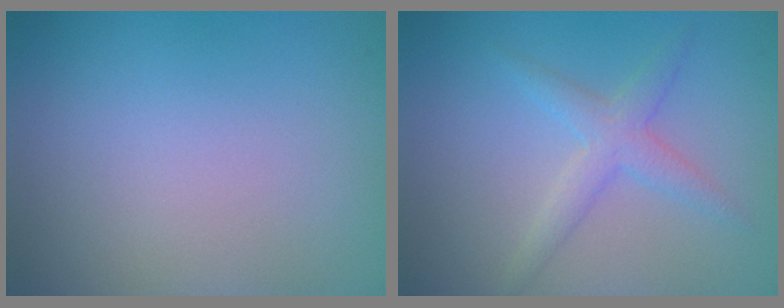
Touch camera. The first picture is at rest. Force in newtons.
{"total": 2.5, "press": 2.5, "slide": 0.1}